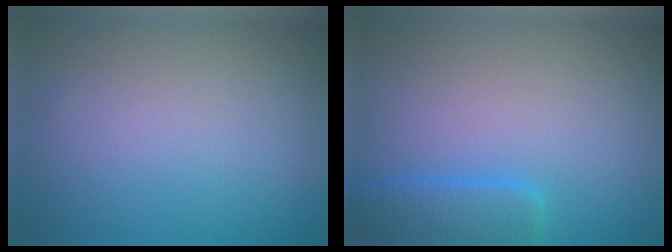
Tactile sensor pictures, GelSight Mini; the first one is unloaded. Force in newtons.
{"total": 3.8, "press": 3.7, "slide": 0.4}